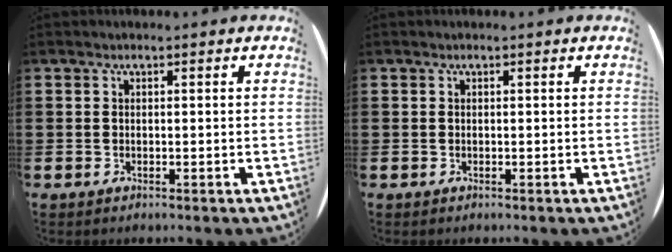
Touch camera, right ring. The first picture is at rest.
{"total": 0.0}